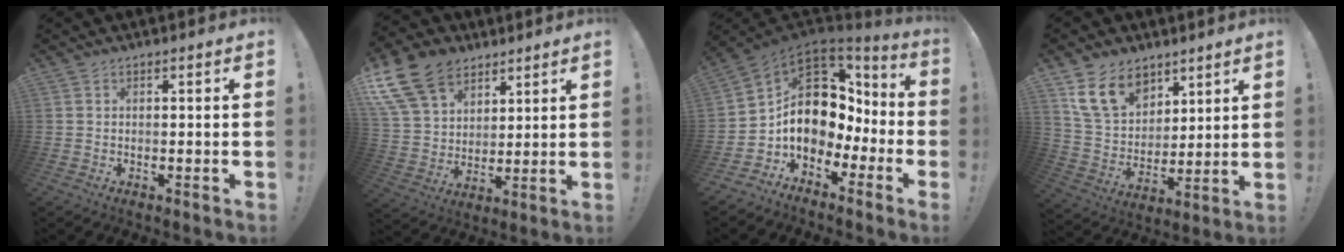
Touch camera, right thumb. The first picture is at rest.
{"total": 17.1, "force": [10.0, 11.5, 7.8], "torque": [-0.151, -0.054, 0.194]}
{"total": 13.5, "force": [2.6, 10.5, 7.9], "torque": [-0.112, -0.024, 0.070]}
{"total": 16.2, "force": [9.5, 10.9, 7.2], "torque": [-0.130, -0.050, 0.189]}